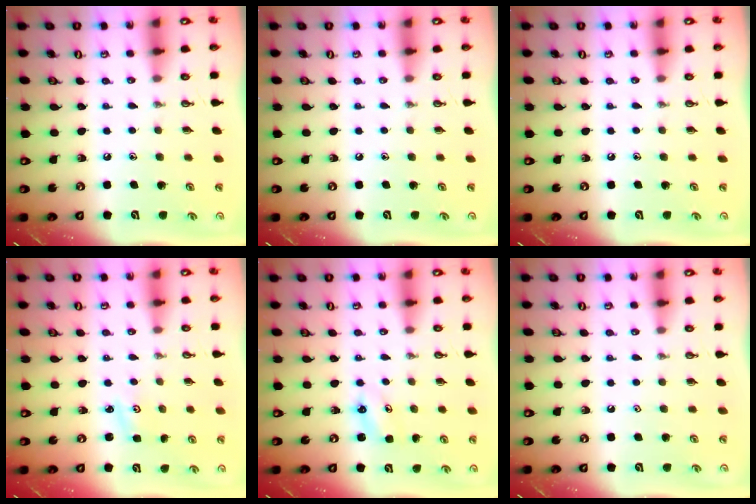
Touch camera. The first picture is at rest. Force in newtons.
{"total": 0.0}
{"total": 0.0}
{"total": 2.0, "press": 2.0, "slide": 0.3}
{"total": 4.5, "press": 4.5, "slide": 0.2}
{"total": 0.6, "press": 0.6, "slide": 0.0}